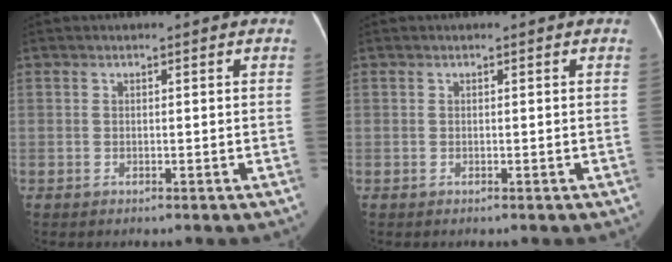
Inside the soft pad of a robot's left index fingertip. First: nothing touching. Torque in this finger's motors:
{"motor_torque": [0.02, -0.01, 0.06, 0.00]}